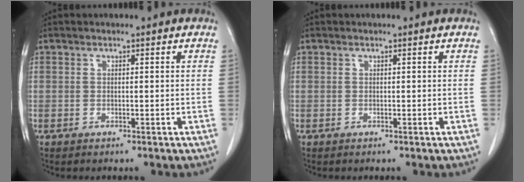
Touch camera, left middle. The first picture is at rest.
{"total": 0.0}